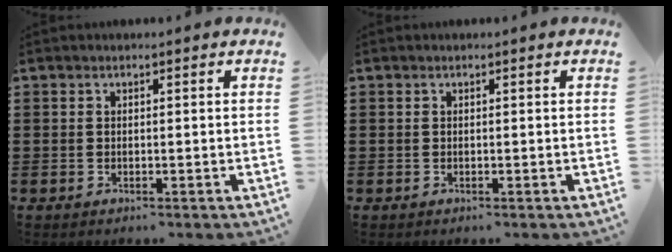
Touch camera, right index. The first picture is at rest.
{"total": 0.0}